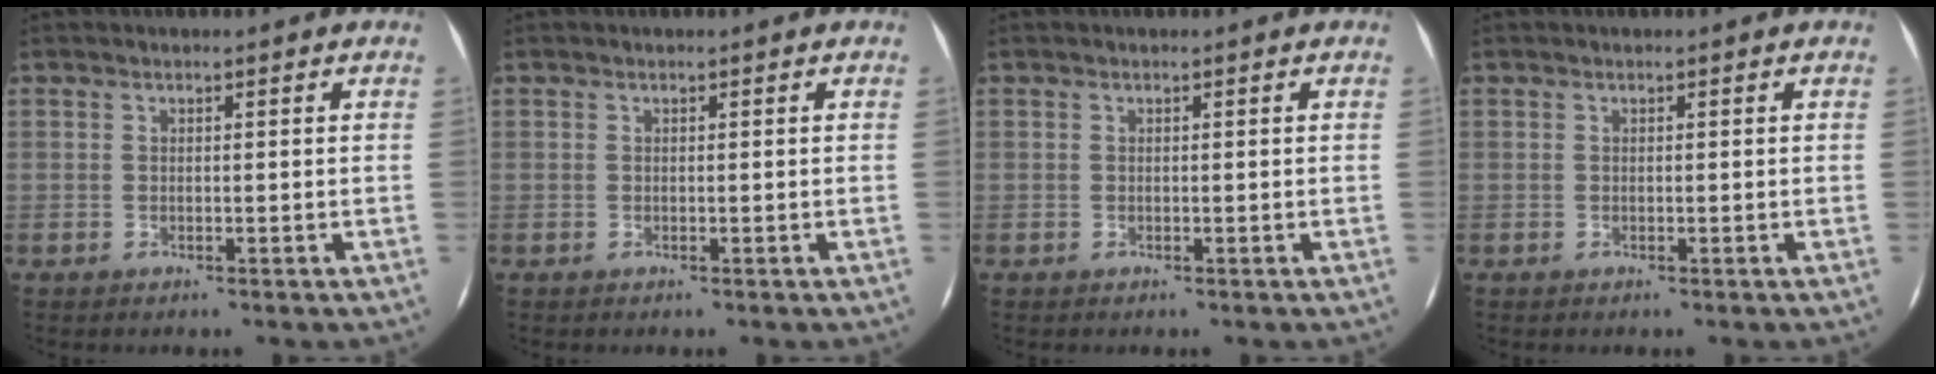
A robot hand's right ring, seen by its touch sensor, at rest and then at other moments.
{"total": 0.0}
{"total": 0.0}
{"total": 0.0}